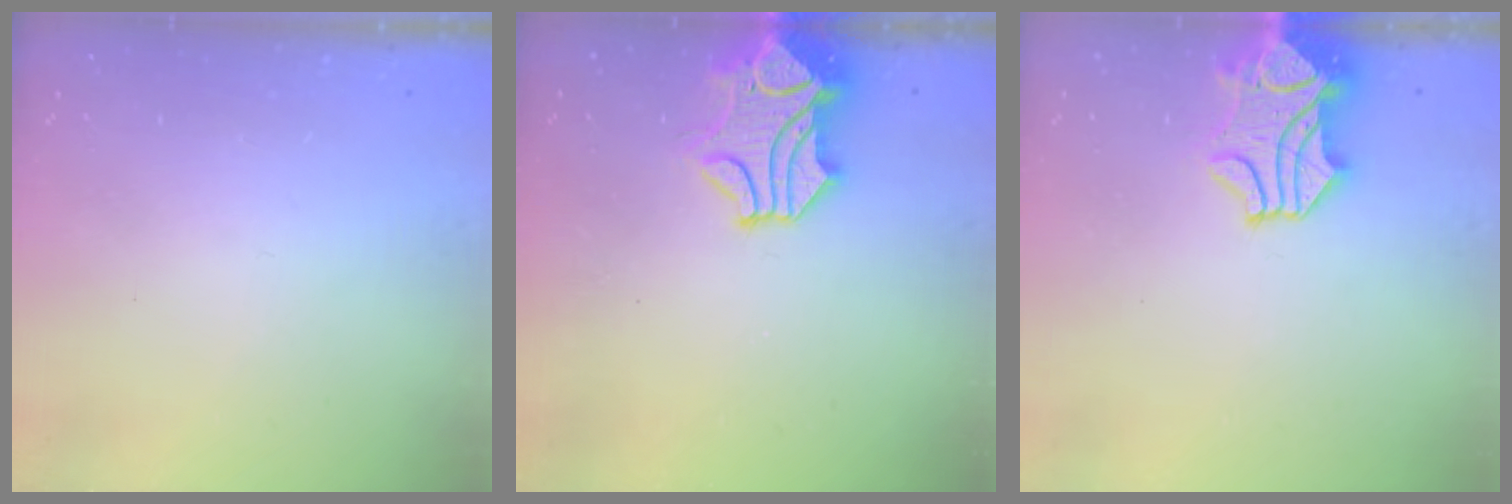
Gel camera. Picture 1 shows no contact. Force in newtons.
{"total": 1.6, "press": 0.9, "slide": 1.3}
{"total": 2.0, "press": 1.5, "slide": 1.3}